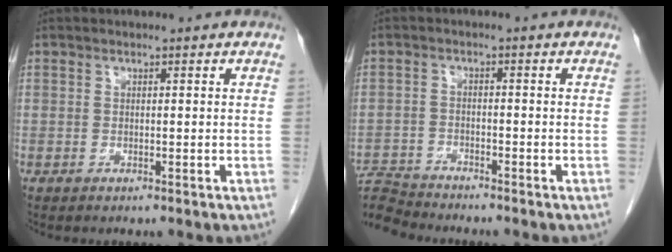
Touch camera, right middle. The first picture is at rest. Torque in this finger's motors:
{"motor_torque": [0.02, -0.37, 0.01, 0.01]}